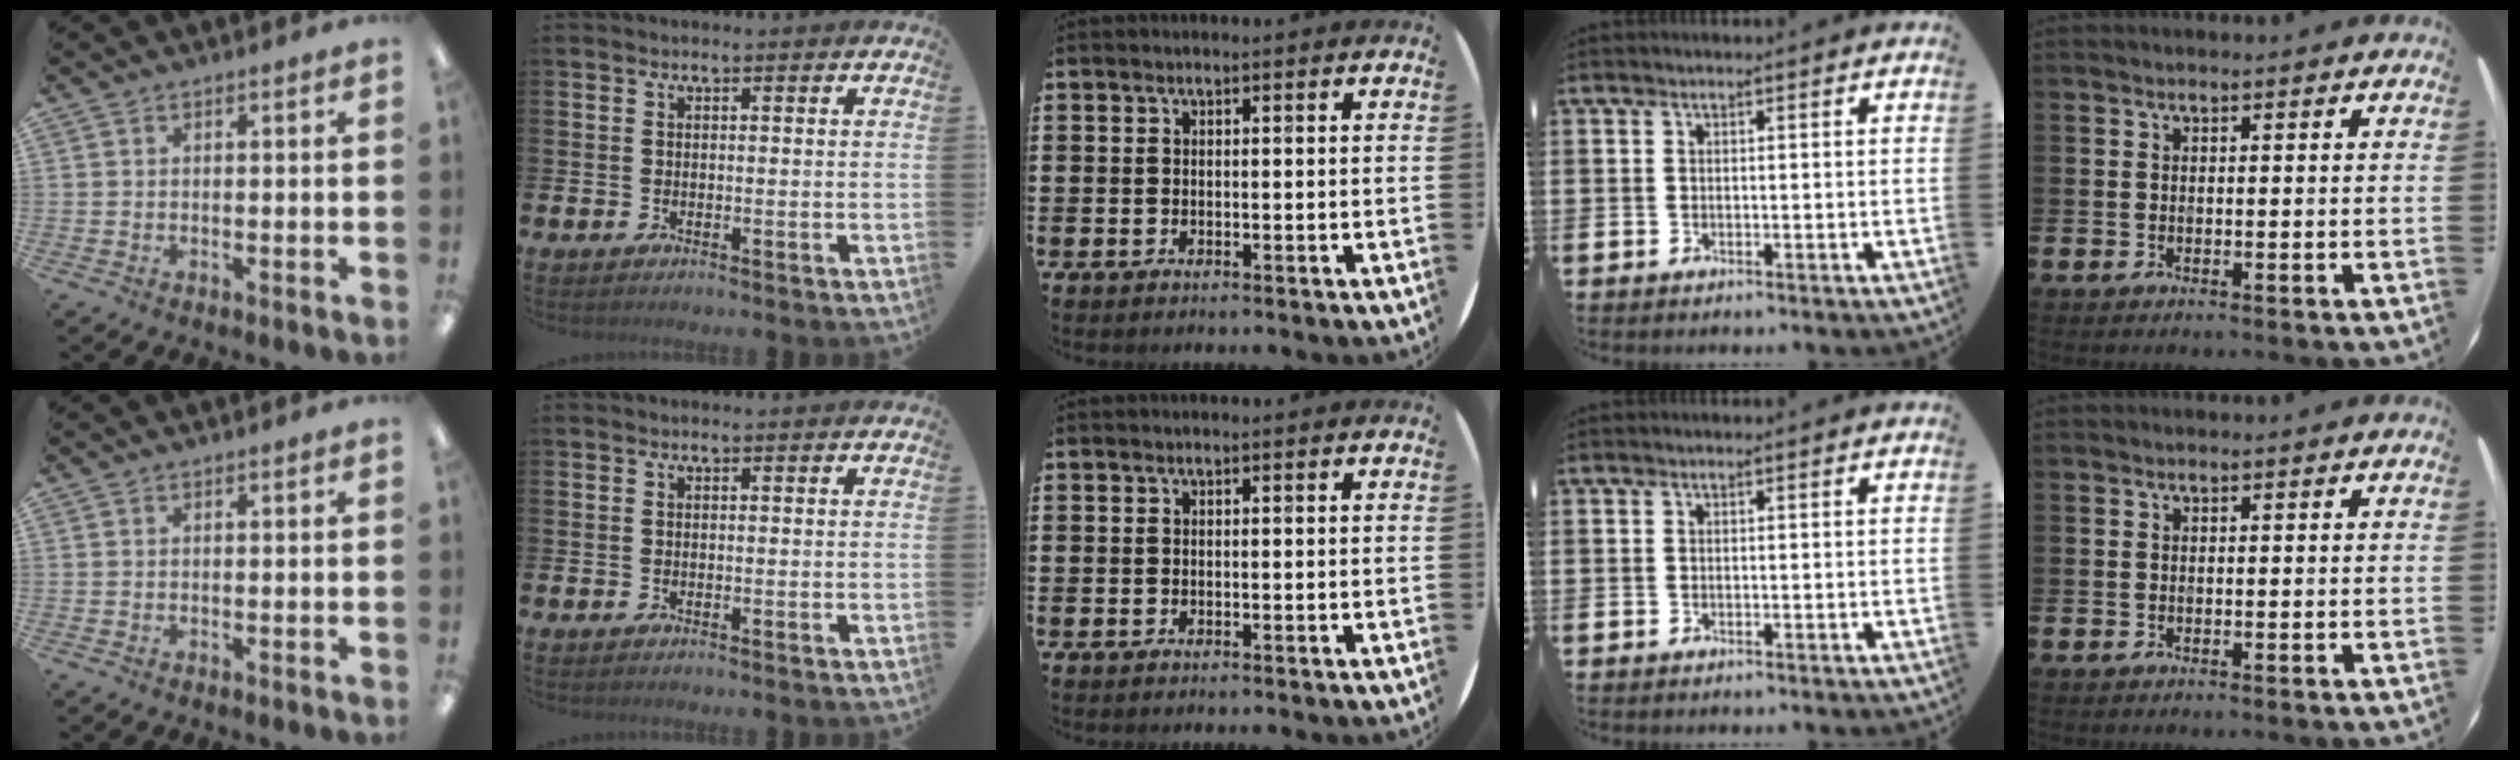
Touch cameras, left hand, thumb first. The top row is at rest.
{}